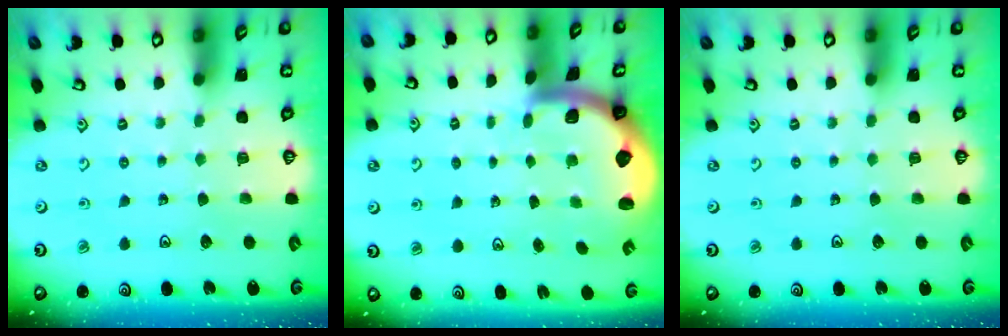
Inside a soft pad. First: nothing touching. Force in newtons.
{"total": 1.9, "press": 1.8, "slide": 0.5}
{"total": 0.0}